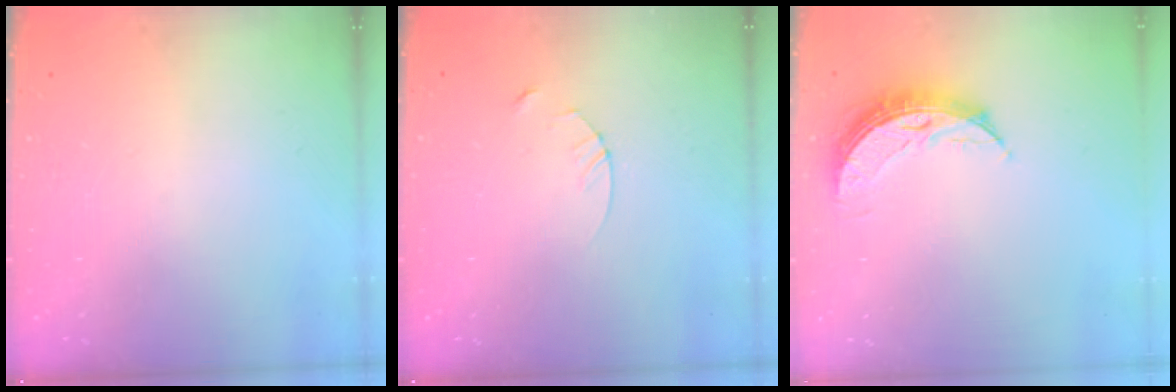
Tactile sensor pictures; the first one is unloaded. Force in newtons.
{"total": 3.2, "press": 3.2, "slide": 0.3}
{"total": 9.3, "press": 9.3, "slide": 0.0}